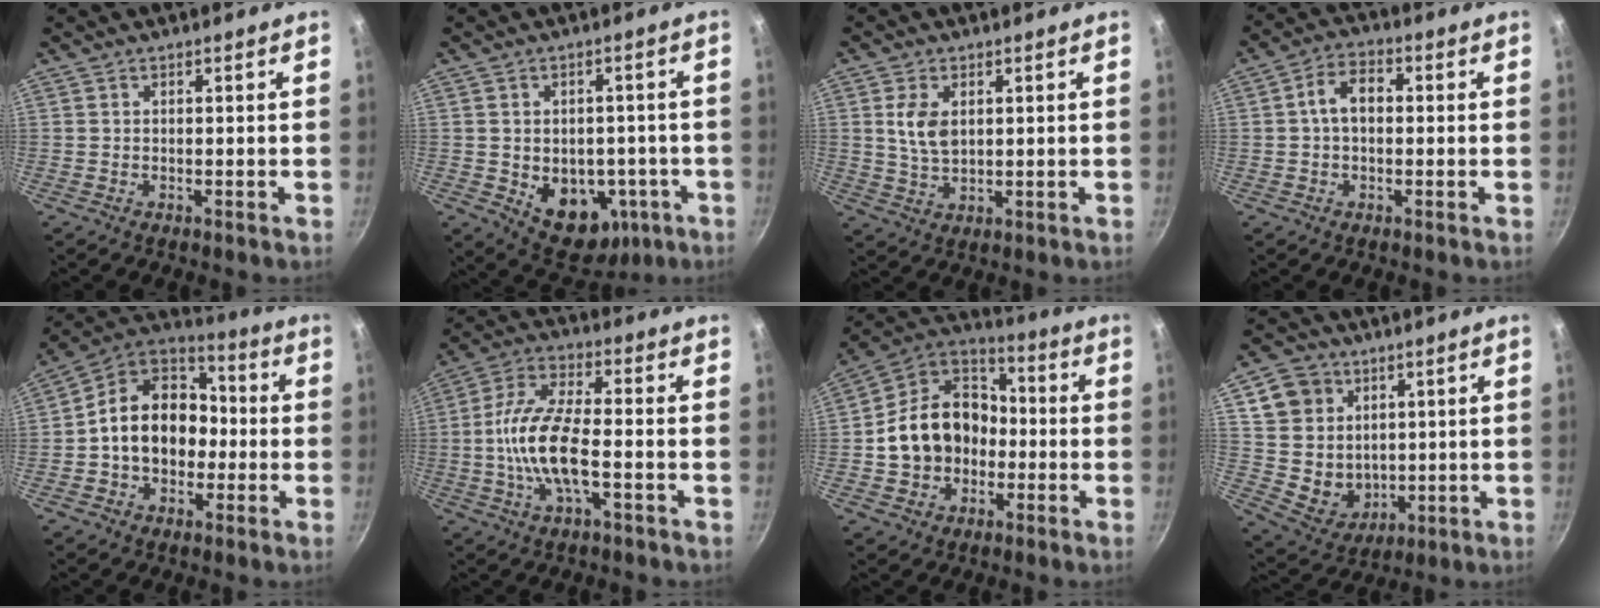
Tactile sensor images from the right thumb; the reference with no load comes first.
{"total": 13.3, "force": [-3.3, 9.7, 8.4], "torque": [-0.076, 0.005, -0.023]}
{"total": 5.9, "force": [1.4, 3.6, 4.4], "torque": [-0.082, -0.009, 0.030]}
{"total": 6.0, "force": [0.3, 3.9, 4.5], "torque": [-0.065, 0.018, -0.004]}
{"total": 16.0, "force": [-1.4, 12.4, 10.1], "torque": [-0.124, 0.047, -0.041]}
{"total": 12.8, "force": [-2.7, 4.7, 11.6], "torque": [-0.229, 0.028, -0.065]}
{"total": 17.0, "force": [-2.2, 13.7, 9.8], "torque": [-0.143, 0.053, -0.047]}
{"total": 13.1, "force": [4.2, 11.4, 4.9], "torque": [-0.056, -0.013, 0.094]}